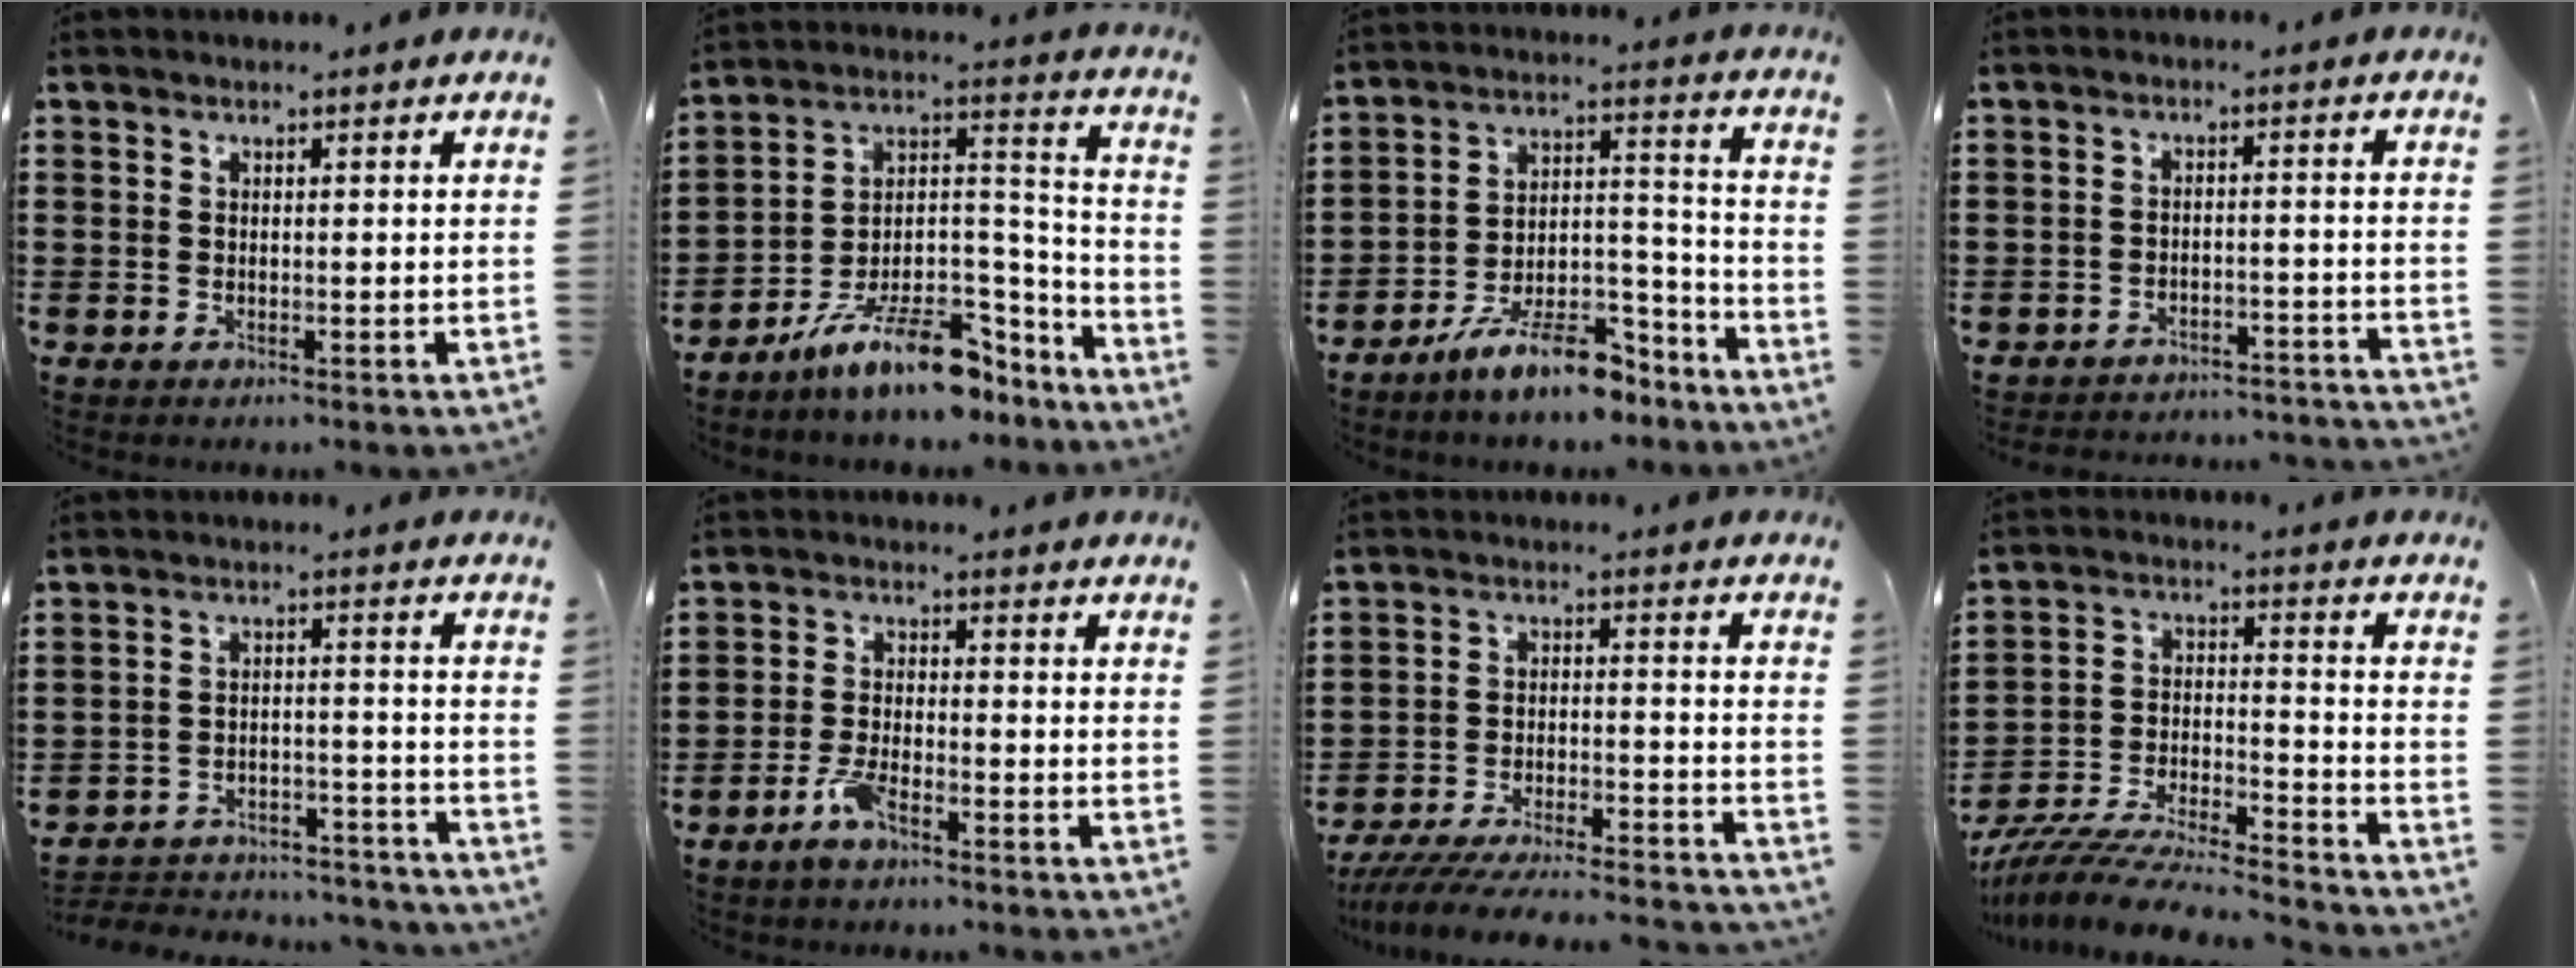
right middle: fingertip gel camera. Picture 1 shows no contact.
{"total": 11.7, "force": [-9.1, 2.7, 6.8], "torque": [-0.114, 0.025, -0.171]}
{"total": 11.2, "force": [-9.2, 2.4, 5.9], "torque": [-0.095, 0.034, -0.171]}
{"total": 3.2, "force": [-3.2, 0.0, 0.2], "torque": [-0.007, 0.002, -0.069]}
{"total": 4.2, "force": [-4.1, 0.7, 0.6], "torque": [-0.015, 0.007, -0.087]}
{"total": 4.0, "force": [-2.7, 1.0, 2.8], "torque": [-0.067, 0.000, -0.055]}
{"total": 6.8, "force": [-6.5, 0.2, 2.0], "torque": [-0.038, 0.000, -0.127]}
{"total": 8.9, "force": [-8.6, 0.1, 2.4], "torque": [-0.046, 0.003, -0.170]}